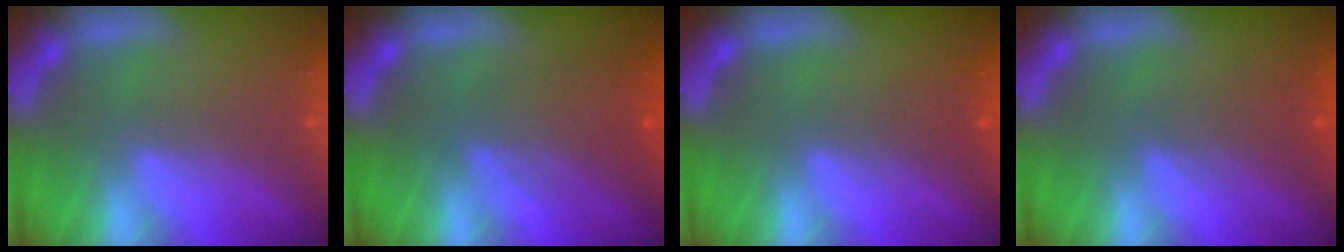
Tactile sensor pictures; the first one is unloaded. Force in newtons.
{"total": 4.6}
{"total": 1.4}
{"total": 2.5}